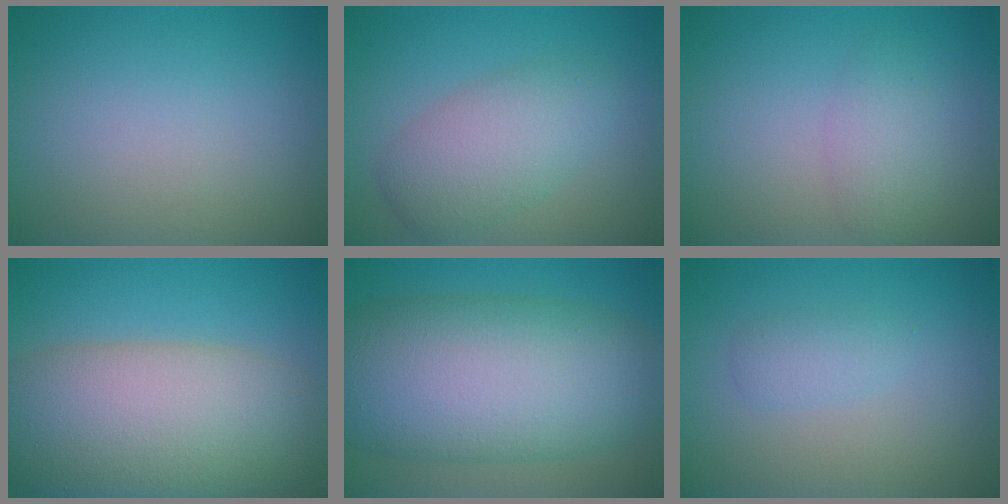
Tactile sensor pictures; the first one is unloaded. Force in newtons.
{"total": 4.7, "press": 4.7, "slide": 0.1}
{"total": 2.1, "press": 2.1, "slide": 0.1}
{"total": 12.3, "press": 12.2, "slide": 0.8}
{"total": 13.7, "press": 13.7, "slide": 0.2}
{"total": 1.4, "press": 1.4, "slide": 0.0}